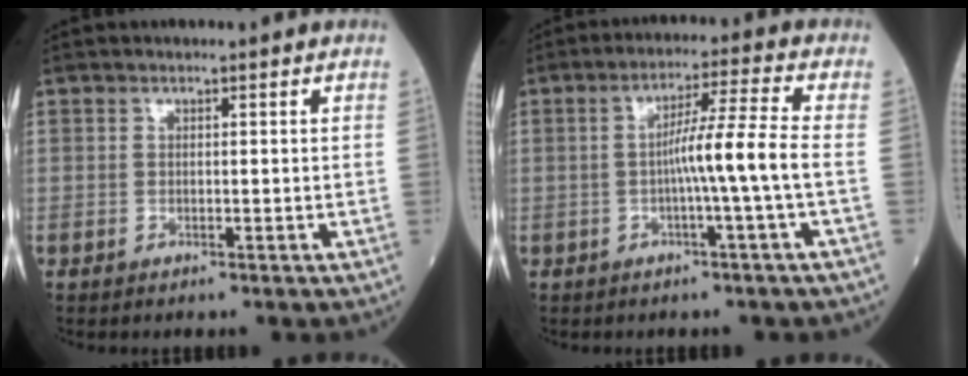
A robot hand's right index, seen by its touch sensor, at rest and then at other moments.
{"total": 7.1, "force": [-1.2, -1.6, 6.8], "torque": [-0.115, 0.012, -0.021]}